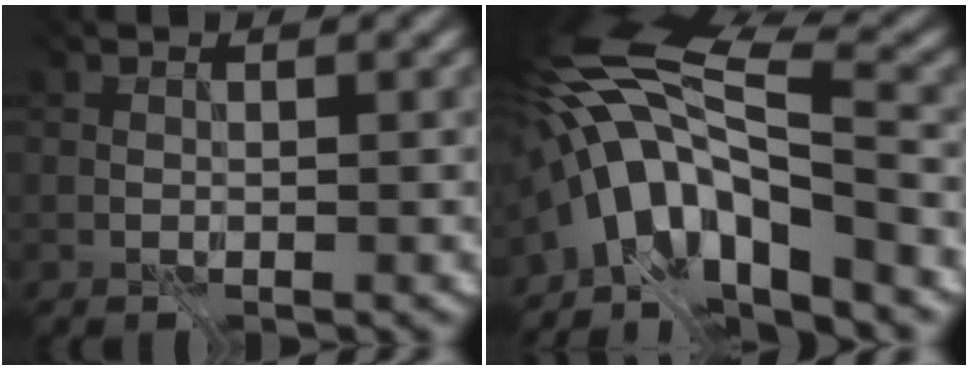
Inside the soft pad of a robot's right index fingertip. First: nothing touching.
{"total": 10.0, "force": [-6.4, 2.5, 7.3], "torque": [-0.121, 0.001, -0.102]}